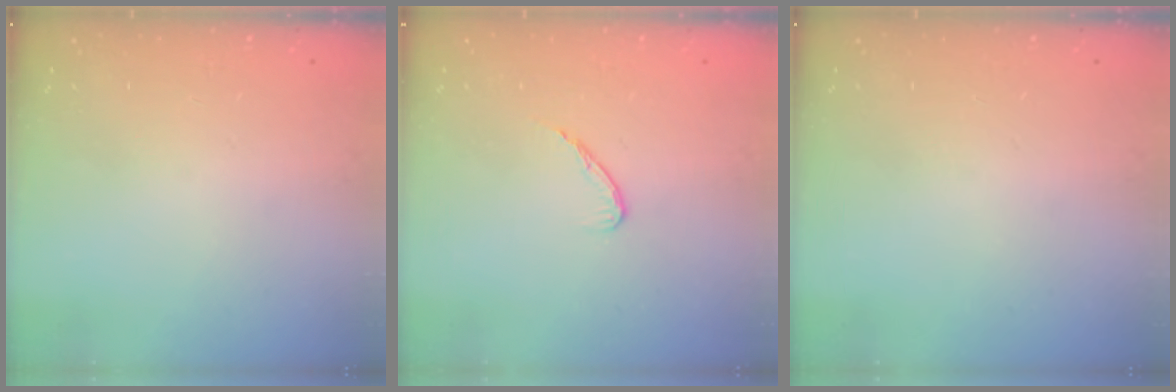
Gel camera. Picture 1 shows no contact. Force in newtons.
{"total": 6.0, "press": 5.9, "slide": 0.6}
{"total": 0.0}